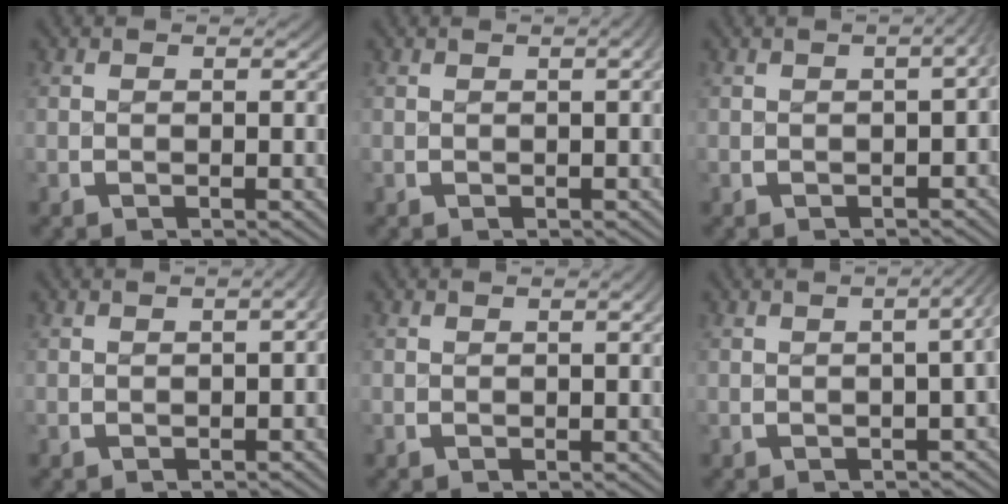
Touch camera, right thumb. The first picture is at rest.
{"total": 1.8, "force": [0.1, 0.7, 1.6], "torque": [-0.015, 0.007, 0.000]}
{"total": 4.5, "force": [0.6, 2.6, 3.7], "torque": [-0.028, 0.027, -0.006]}
{"total": 2.7, "force": [0.1, 1.3, 2.3], "torque": [-0.019, 0.020, -0.006]}
{"total": 0.9, "force": [0.1, 0.3, 0.9], "torque": [-0.009, 0.003, 0.001]}
{"total": 4.9, "force": [1.4, 2.6, 3.9], "torque": [-0.017, 0.032, 0.003]}